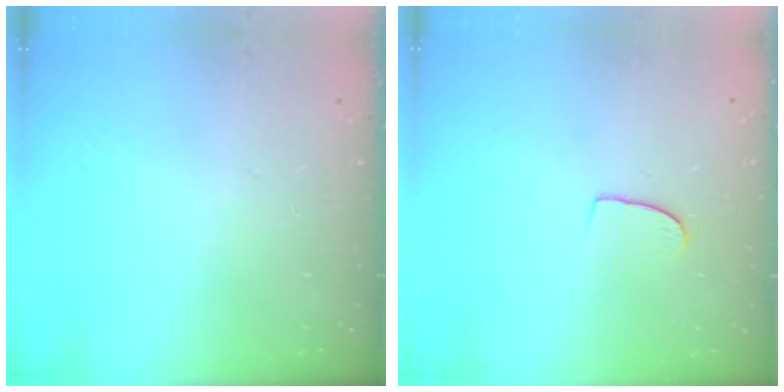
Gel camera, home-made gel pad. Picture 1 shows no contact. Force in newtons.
{"total": 6.1, "press": 6.1, "slide": 0.4}